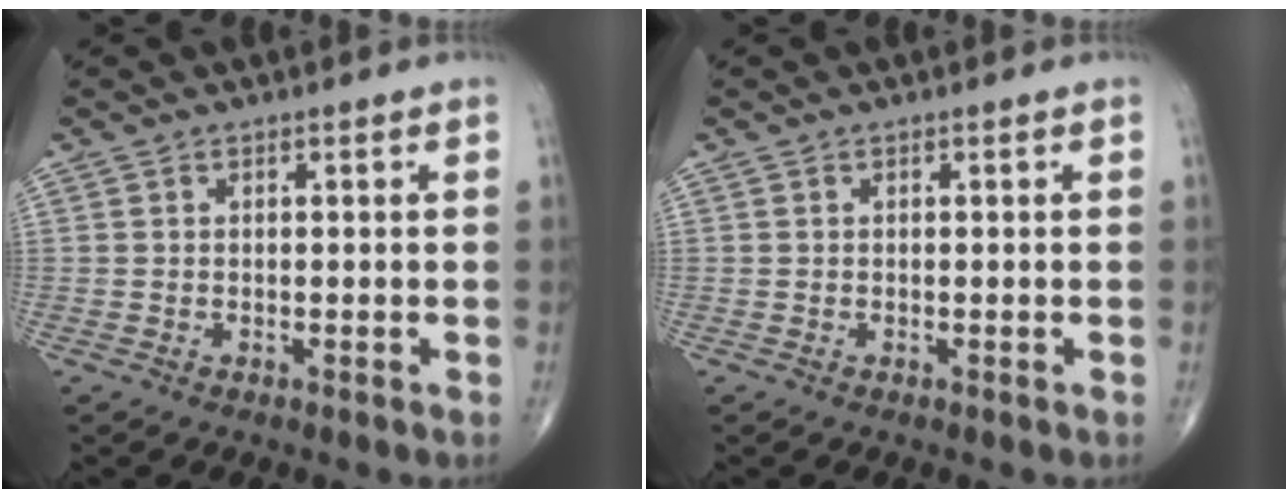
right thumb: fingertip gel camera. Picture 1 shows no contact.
{"total": 0.0}